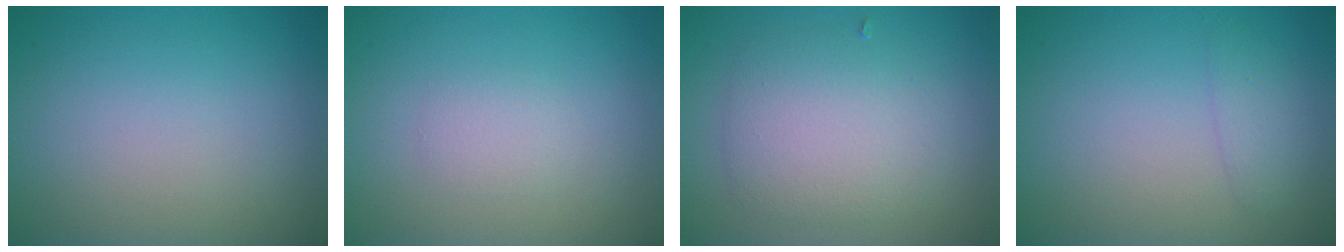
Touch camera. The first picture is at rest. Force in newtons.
{"total": 1.2, "press": 1.2, "slide": 0.0}
{"total": 4.6, "press": 4.6, "slide": 0.1}
{"total": 1.4, "press": 1.4, "slide": 0.1}